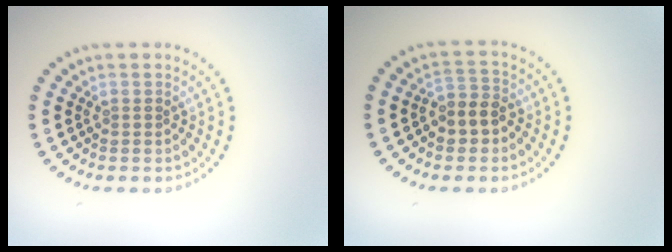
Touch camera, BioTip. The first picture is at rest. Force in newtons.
{"total": 2.9, "press": 2.7, "slide": 1.1}